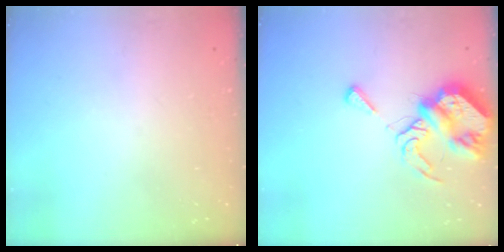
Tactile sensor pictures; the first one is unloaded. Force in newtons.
{"total": 9.7, "press": 9.6, "slide": 1.1}